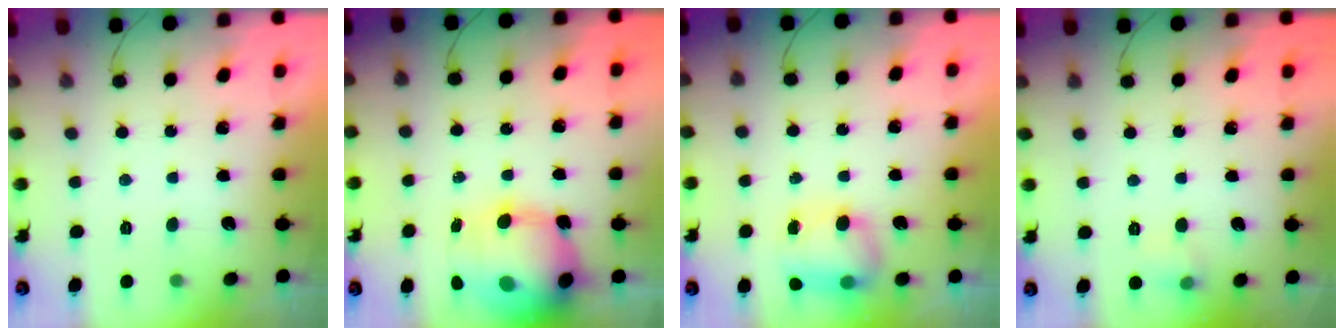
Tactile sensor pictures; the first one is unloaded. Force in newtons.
{"total": 17.7, "press": 17.2, "slide": 4.4}
{"total": 9.8, "press": 8.8, "slide": 4.3}
{"total": 5.9, "press": 5.8, "slide": 1.3}